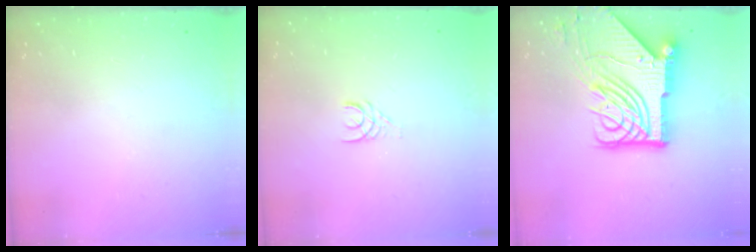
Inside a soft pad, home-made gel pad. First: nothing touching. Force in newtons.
{"total": 2.4, "press": 2.4, "slide": 0.2}
{"total": 19.9, "press": 19.8, "slide": 2.6}